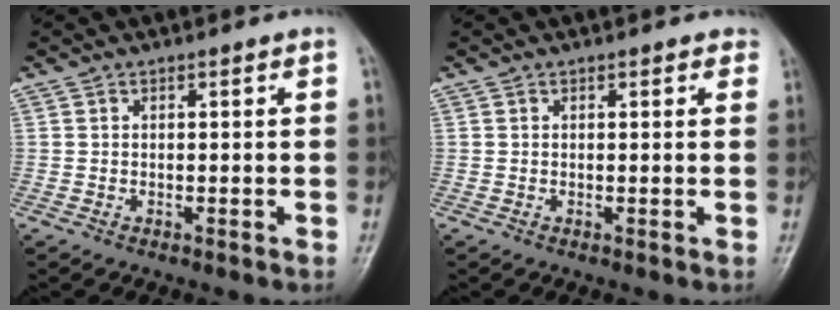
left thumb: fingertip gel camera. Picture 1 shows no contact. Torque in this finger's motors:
{"motor_torque": [-0.09, -0.02, -0.16, -0.22, 0.04]}